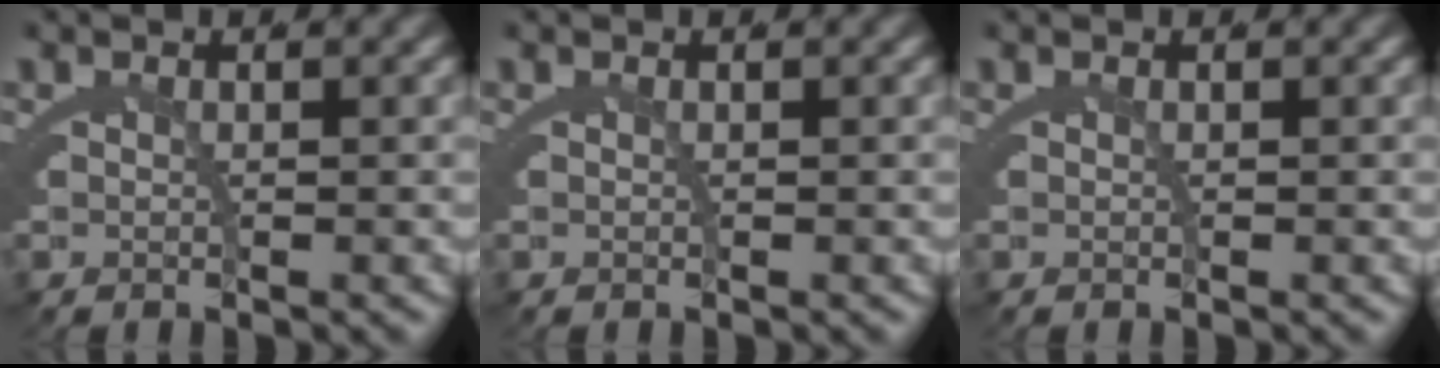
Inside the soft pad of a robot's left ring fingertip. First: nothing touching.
{"total": 0.0}
{"total": 0.0}